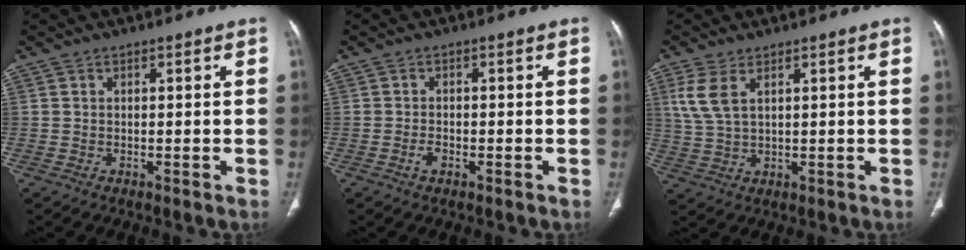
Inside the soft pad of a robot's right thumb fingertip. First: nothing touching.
{"total": 1.7, "force": [-1.0, 0.8, 1.1], "torque": [-0.024, 0.006, -0.018]}
{"total": 5.7, "force": [2.5, 2.7, 4.4], "torque": [-0.106, 0.001, 0.060]}